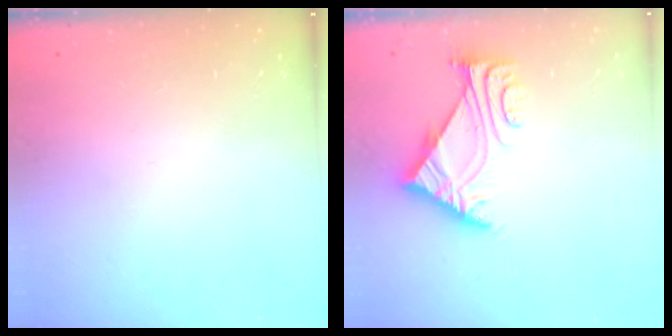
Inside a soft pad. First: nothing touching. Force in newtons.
{"total": 5.8, "press": 5.8, "slide": 1.0}